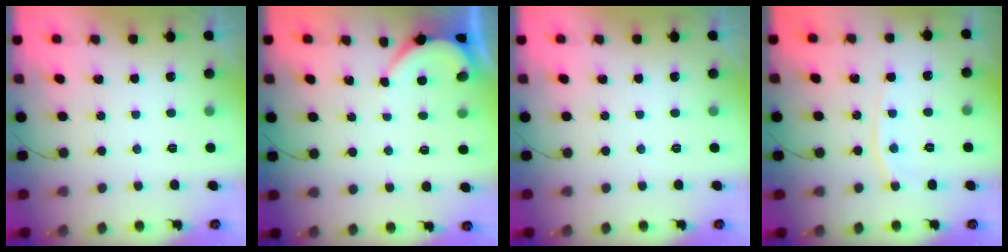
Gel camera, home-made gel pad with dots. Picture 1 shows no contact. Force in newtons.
{"total": 1.9, "press": 1.9, "slide": 0.3}
{"total": 0.0}
{"total": 5.7, "press": 5.6, "slide": 0.8}